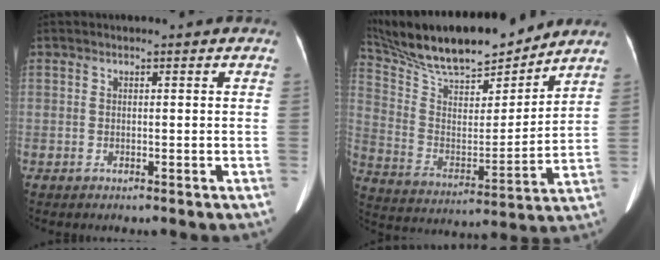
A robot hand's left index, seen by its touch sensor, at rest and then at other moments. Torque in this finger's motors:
{"motor_torque": [0.90, -1.24, 0.12, 0.03]}